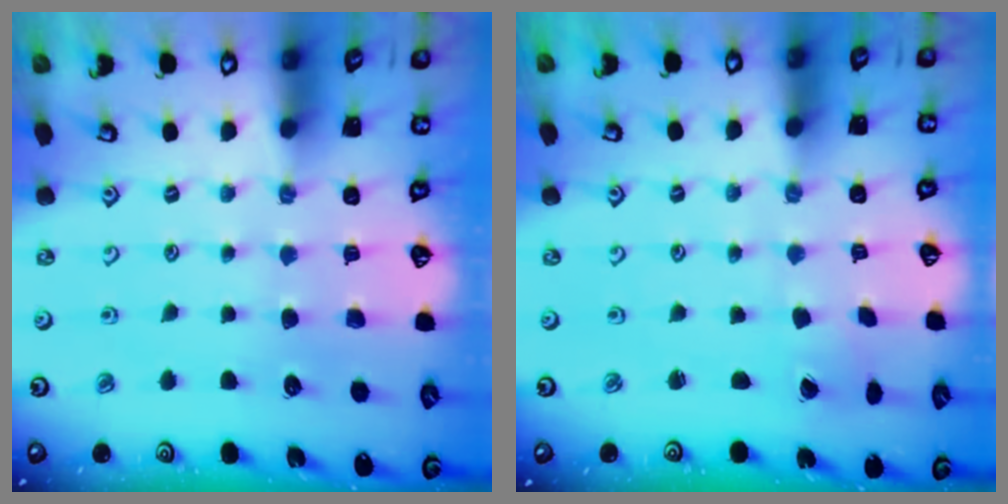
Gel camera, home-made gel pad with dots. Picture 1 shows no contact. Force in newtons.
{"total": 0.0}